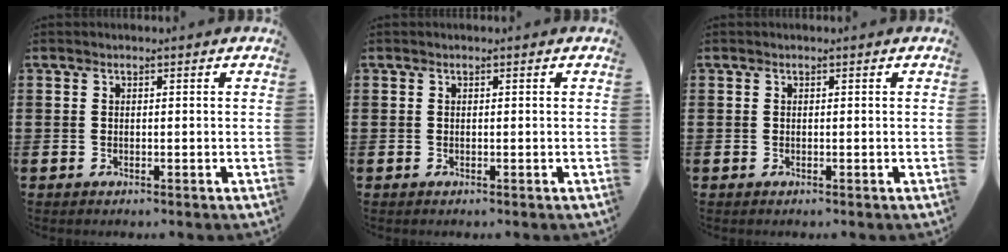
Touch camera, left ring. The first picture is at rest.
{"total": 0.0}
{"total": 0.0}